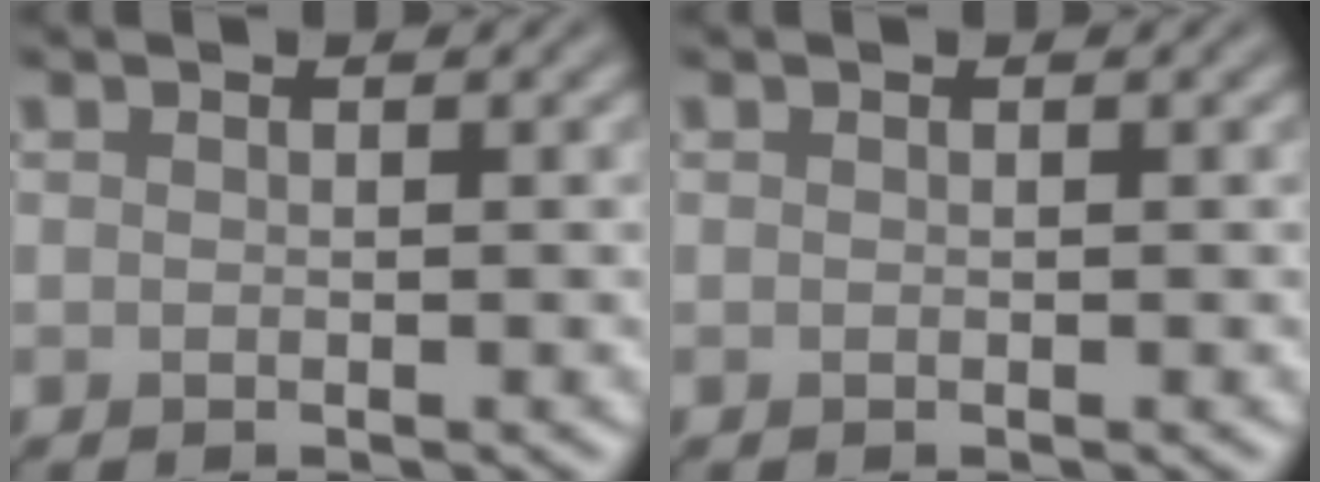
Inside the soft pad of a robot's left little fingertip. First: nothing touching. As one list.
[{"total": 0.0}]